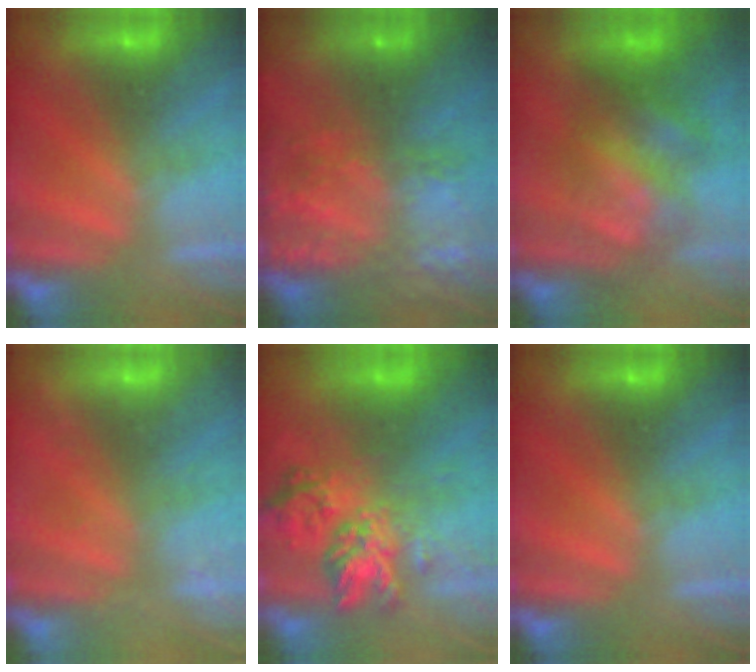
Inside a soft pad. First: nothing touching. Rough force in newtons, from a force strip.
{"total": 7.5}
{"total": 4.4}
{"total": 2.7}
{"total": 8.5}
{"total": 0.0}